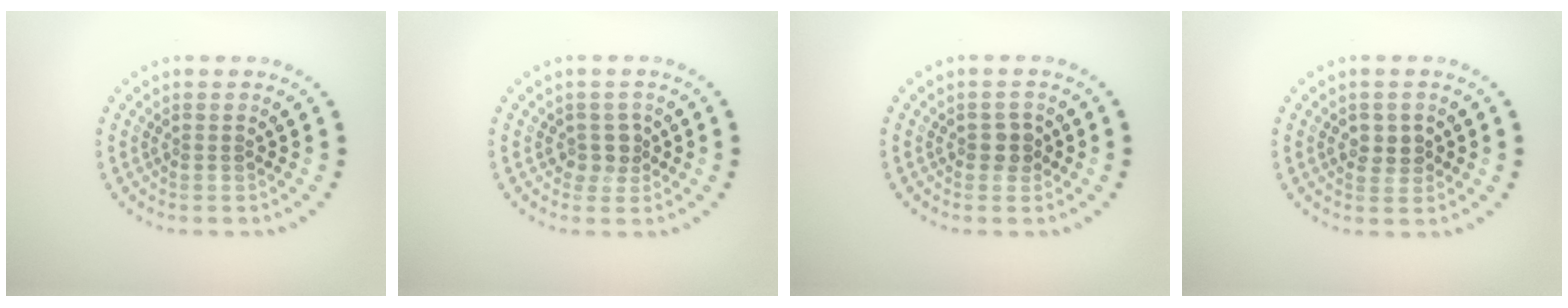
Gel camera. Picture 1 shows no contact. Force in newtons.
{"total": 1.8, "press": 1.5, "slide": 1.1}
{"total": 1.3, "press": 1.3, "slide": 0.3}
{"total": 2.1, "press": 2.0, "slide": 0.5}